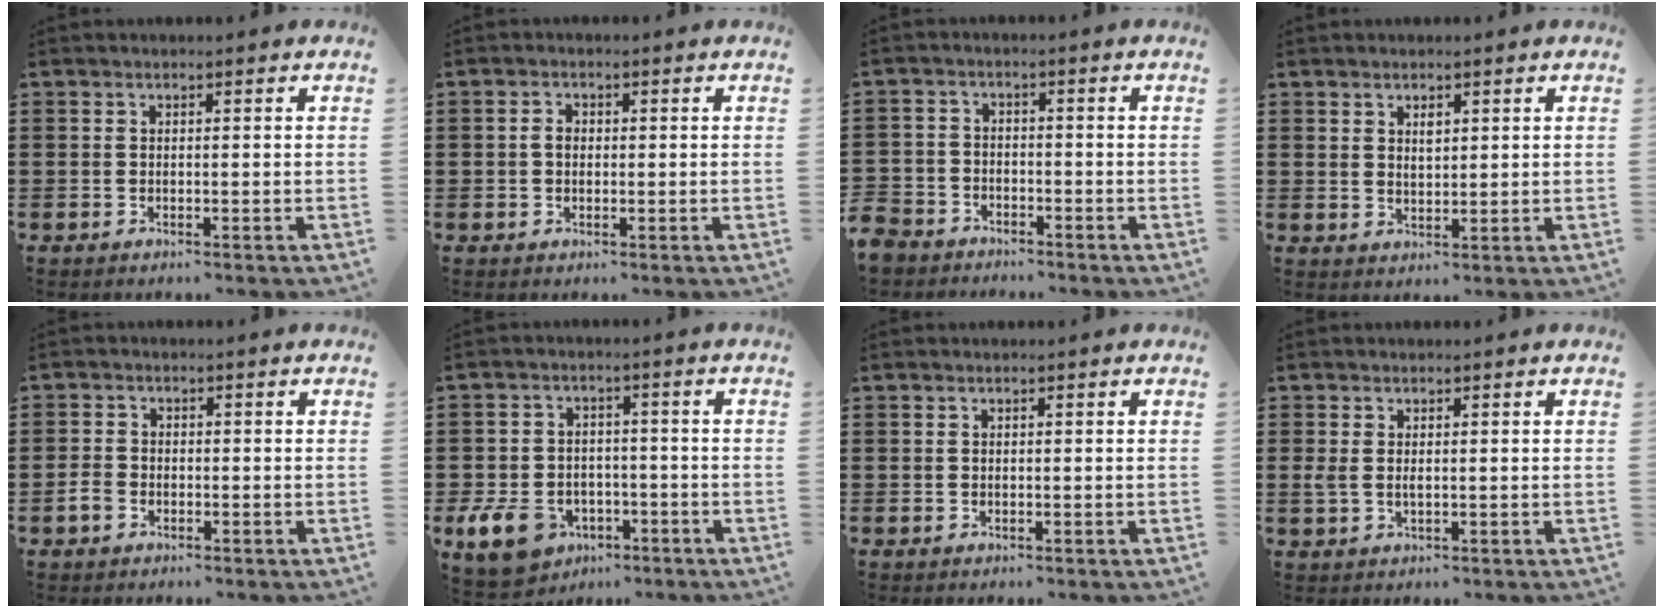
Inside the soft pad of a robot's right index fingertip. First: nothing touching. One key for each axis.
{"total": 1.7, "fx": -0.1, "fy": 1.2, "fz": 1.2, "tx": -0.023, "ty": 0.006, "tz": -0.003}
{"total": 3.8, "fx": -3.6, "fy": 1.5, "fz": 0.0, "tx": -0.029, "ty": -0.005, "tz": -0.084}
{"total": 1.6, "fx": 0.8, "fy": 0.9, "fz": 1.0, "tx": -0.015, "ty": -0.001, "tz": 0.014}
{"total": 2.4, "fx": -1.4, "fy": 1.6, "fz": 1.0, "tx": -0.029, "ty": -0.002, "tz": -0.029}
{"total": 7.5, "fx": -3.9, "fy": 5.2, "fz": 3.8, "tx": -0.108, "ty": 0.010, "tz": -0.078}
{"total": 0.0}
{"total": 1.5, "fx": 0.0, "fy": 0.7, "fz": 1.3, "tx": -0.034, "ty": 0.000, "tz": -0.002}